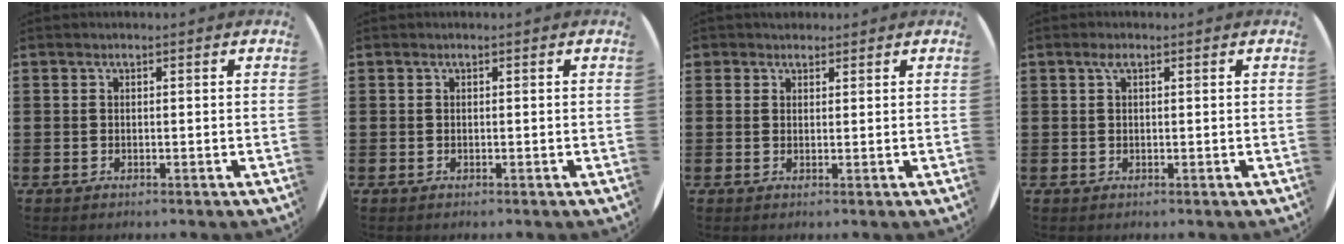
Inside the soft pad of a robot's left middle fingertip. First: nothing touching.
{"total": 0.0}
{"total": 1.6, "force": [1.4, 0.7, -0.1], "torque": [0.000, 0.006, 0.028]}
{"total": 0.7, "force": [0.4, 0.2, 0.6], "torque": [-0.012, 0.002, 0.007]}